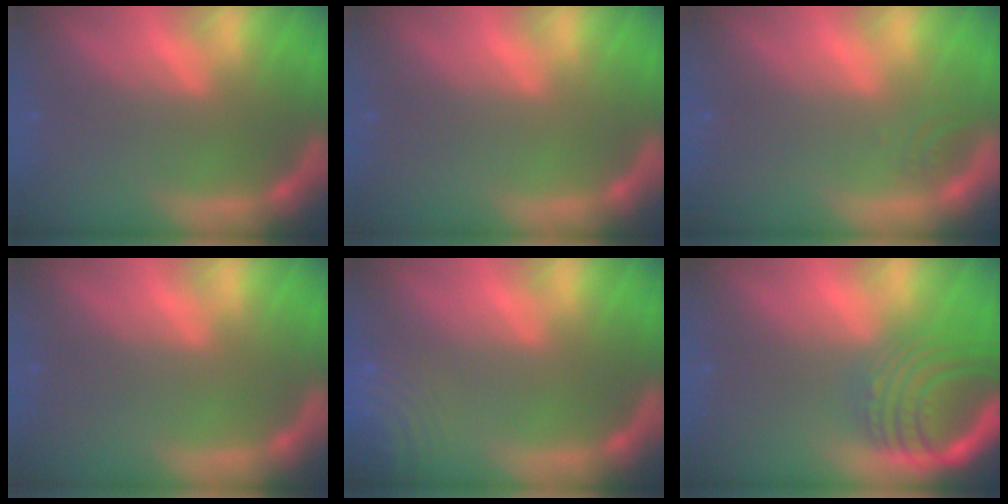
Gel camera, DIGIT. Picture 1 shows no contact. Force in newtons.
{"total": 0.0}
{"total": 1.0}
{"total": 0.0}
{"total": 9.0}
{"total": 8.1}